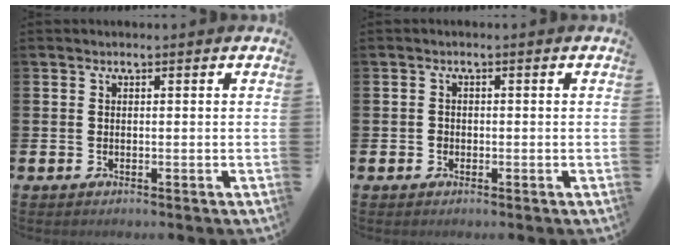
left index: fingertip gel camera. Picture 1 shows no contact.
{"total": 1.0, "force": [-0.4, 0.9, 0.2], "torque": [0.001, 0.003, -0.011]}